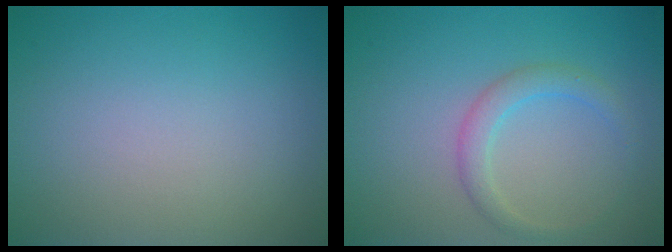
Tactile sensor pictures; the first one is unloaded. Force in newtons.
{"total": 2.1, "press": 2.1, "slide": 0.1}